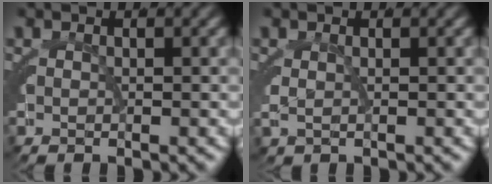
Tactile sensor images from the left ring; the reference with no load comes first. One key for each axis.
{"total": 0.8, "fx": 0.4, "fy": 0.0, "fz": 0.7, "tx": -0.023, "ty": -0.009, "tz": 0.015}